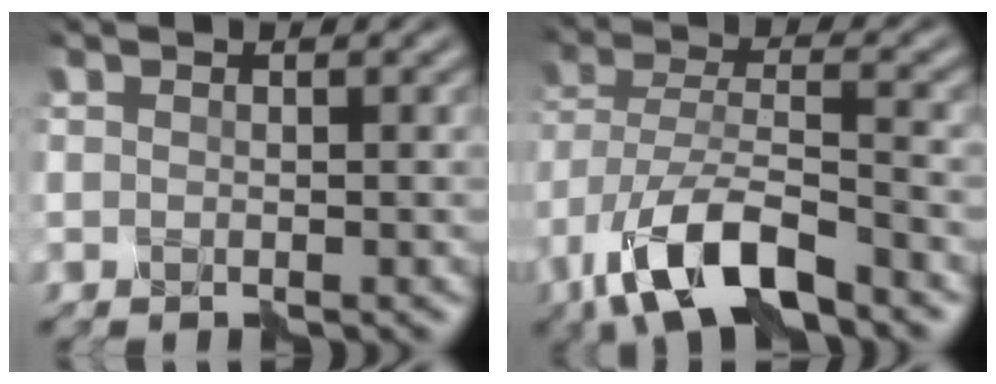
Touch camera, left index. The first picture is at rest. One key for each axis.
{"total": 9.6, "fx": -5.9, "fy": 3.5, "fz": 6.6, "tx": -0.132, "ty": 0.000, "tz": -0.110}